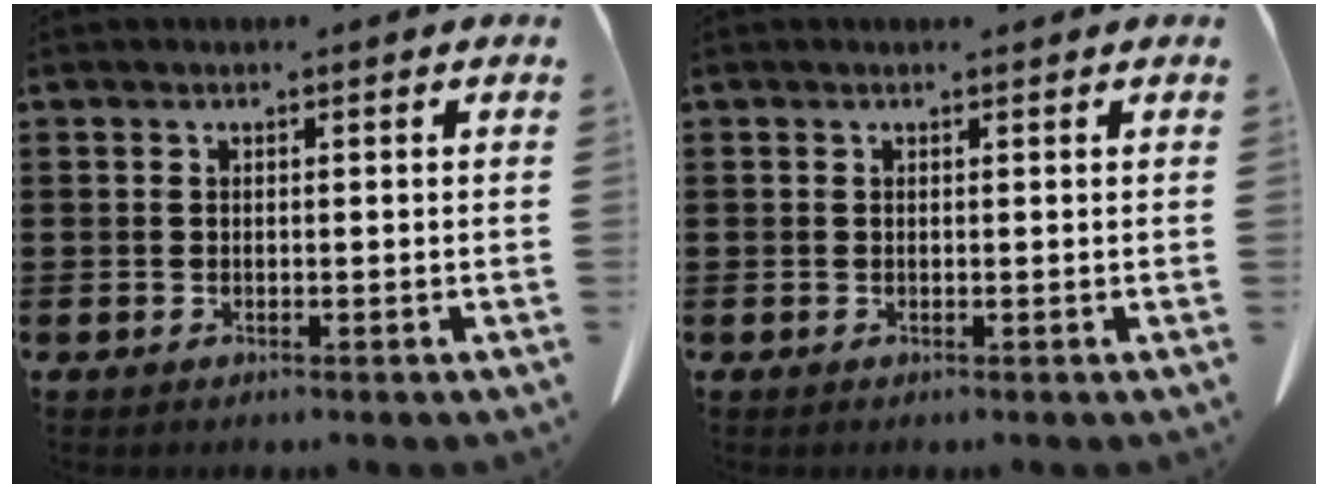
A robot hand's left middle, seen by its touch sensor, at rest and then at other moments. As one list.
[{"total": 0.0}]